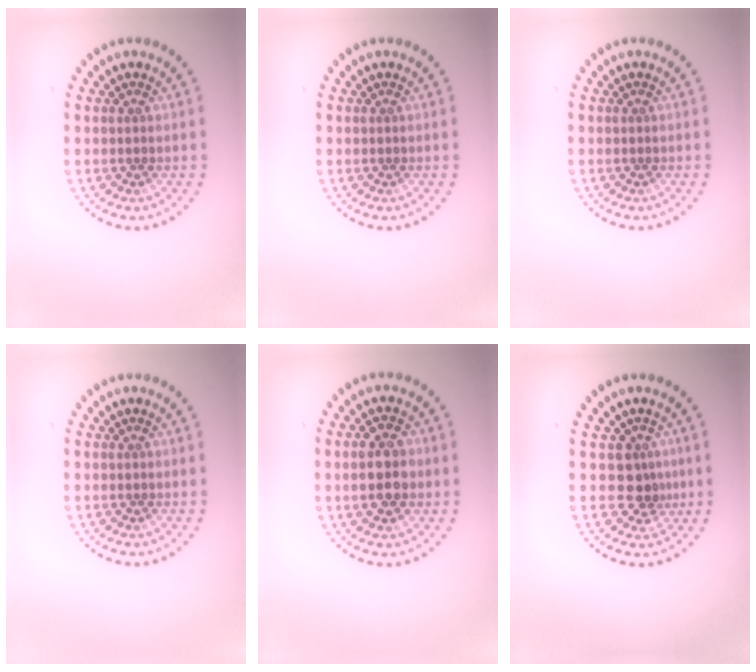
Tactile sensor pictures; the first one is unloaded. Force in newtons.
{"total": 0.0}
{"total": 0.0}
{"total": 0.0}
{"total": 3.9, "press": 3.9, "slide": 0.2}
{"total": 2.4, "press": 1.8, "slide": 1.6}